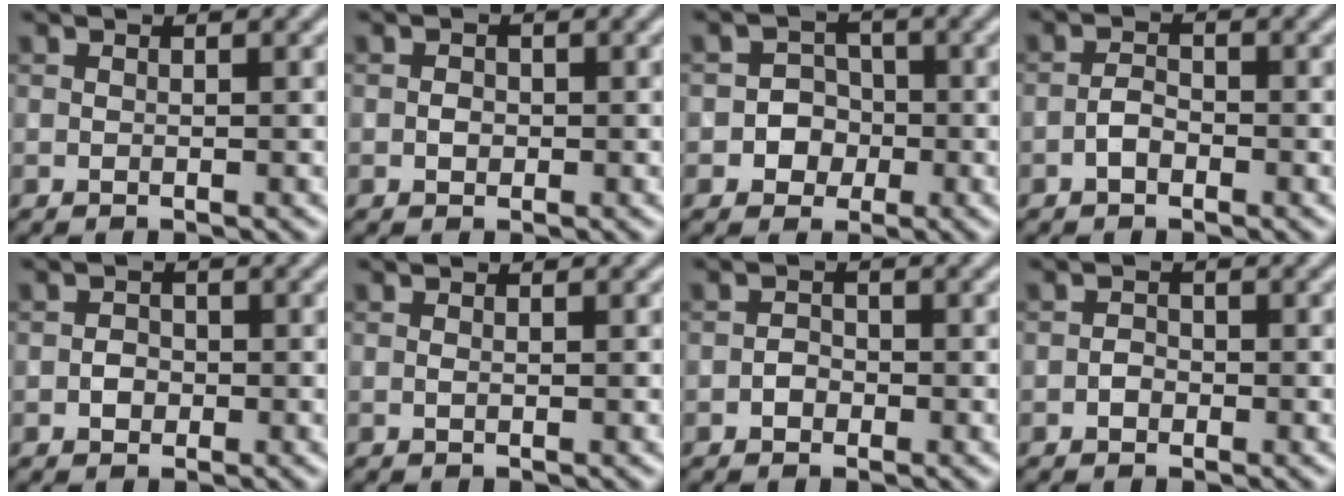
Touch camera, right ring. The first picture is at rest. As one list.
[{"total": 0.9, "force": [-0.2, 0.7, 0.5], "torque": [-0.007, -0.001, -0.005]}, {"total": 2.8, "force": [-0.8, 2.6, 0.7], "torque": [0.014, 0.002, -0.029]}, {"total": 1.6, "force": [-0.9, 0.8, 1.0], "torque": [-0.019, 0.006, -0.021]}, {"total": 1.2, "force": [-0.4, 1.0, 0.5], "torque": [-0.005, 0.002, -0.009]}, {"total": 0.0}, {"total": 1.1, "force": [-0.6, 0.9, 0.4], "torque": [-0.006, 0.003, -0.011]}, {"total": 1.0, "force": [-0.5, 0.8, 0.4], "torque": [-0.007, 0.002, -0.010]}]